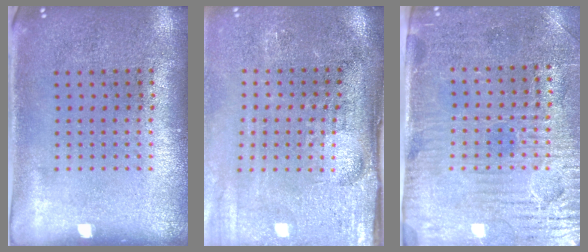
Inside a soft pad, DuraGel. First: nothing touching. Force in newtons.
{"total": 4.7, "press": 3.9, "slide": 2.7}
{"total": 3.5, "press": 3.2, "slide": 1.6}